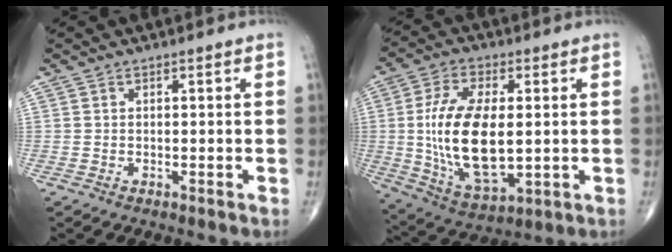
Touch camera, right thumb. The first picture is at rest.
{"total": 18.2, "force": [0.3, 8.9, 15.9], "torque": [-0.302, -0.015, 0.017]}